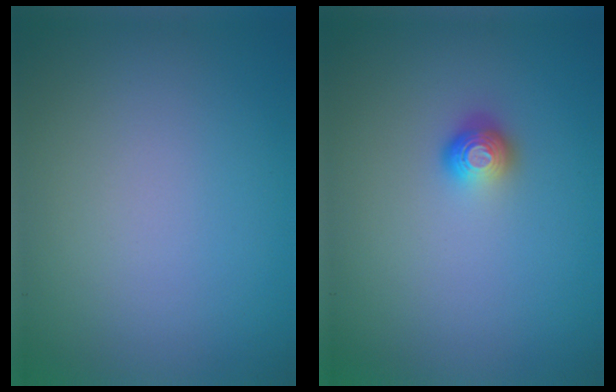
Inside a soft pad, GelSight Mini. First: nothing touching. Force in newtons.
{"total": 1.7, "press": 1.3, "slide": 1.2}